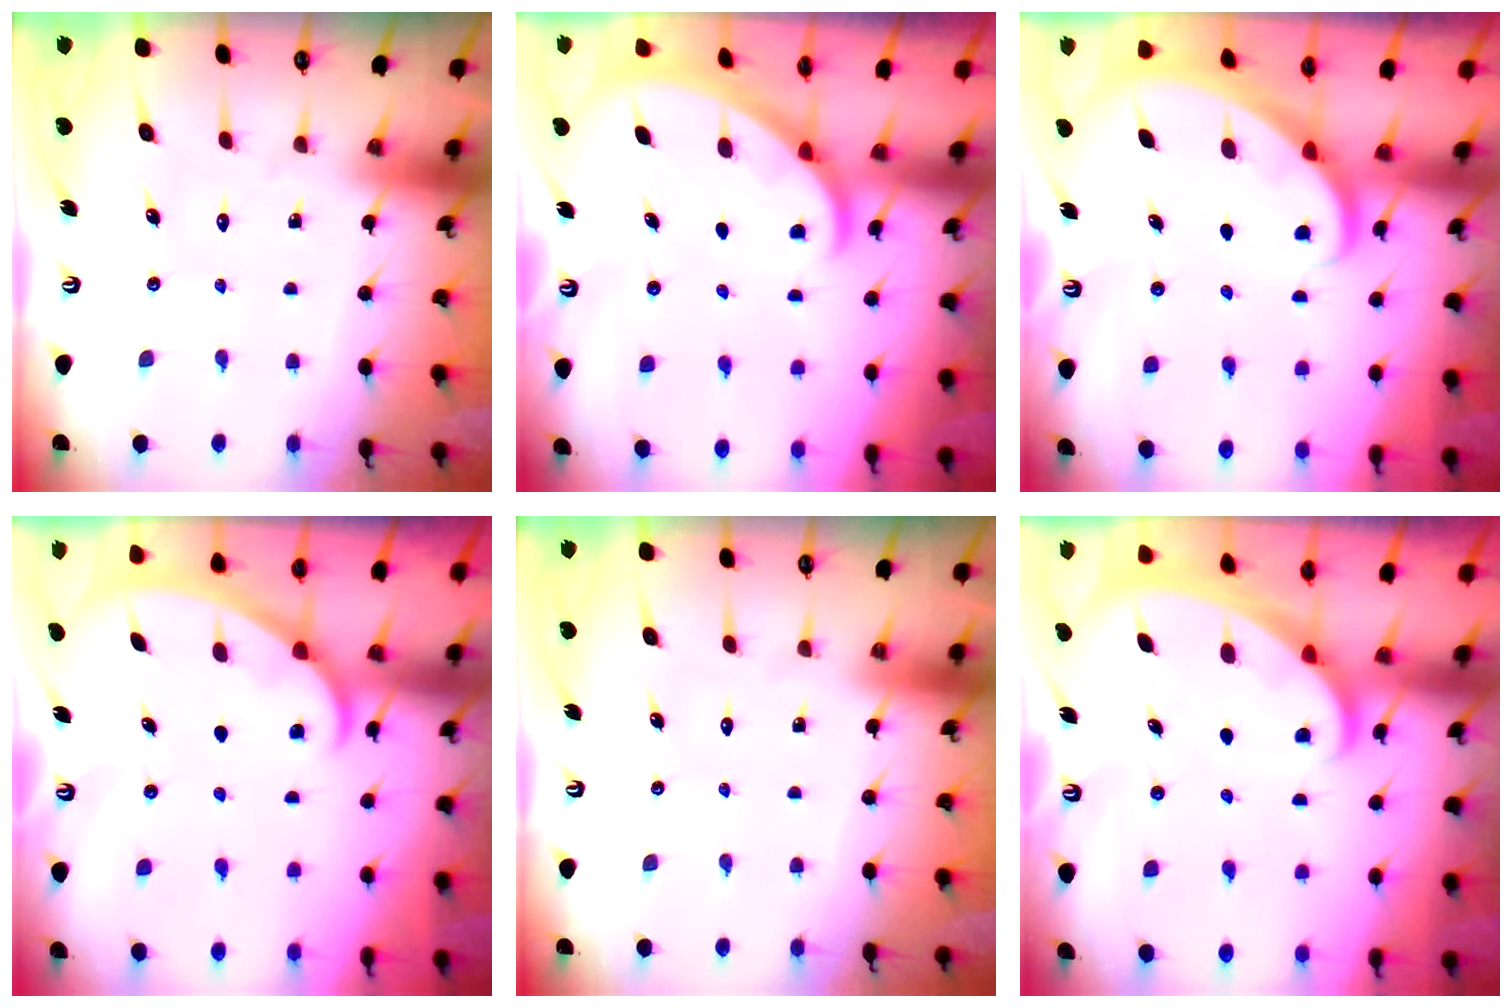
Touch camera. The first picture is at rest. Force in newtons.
{"total": 1.9, "press": 1.9, "slide": 0.1}
{"total": 2.2, "press": 2.2, "slide": 0.2}
{"total": 1.2, "press": 1.2, "slide": 0.2}
{"total": 0.0}
{"total": 1.9, "press": 1.9, "slide": 0.2}